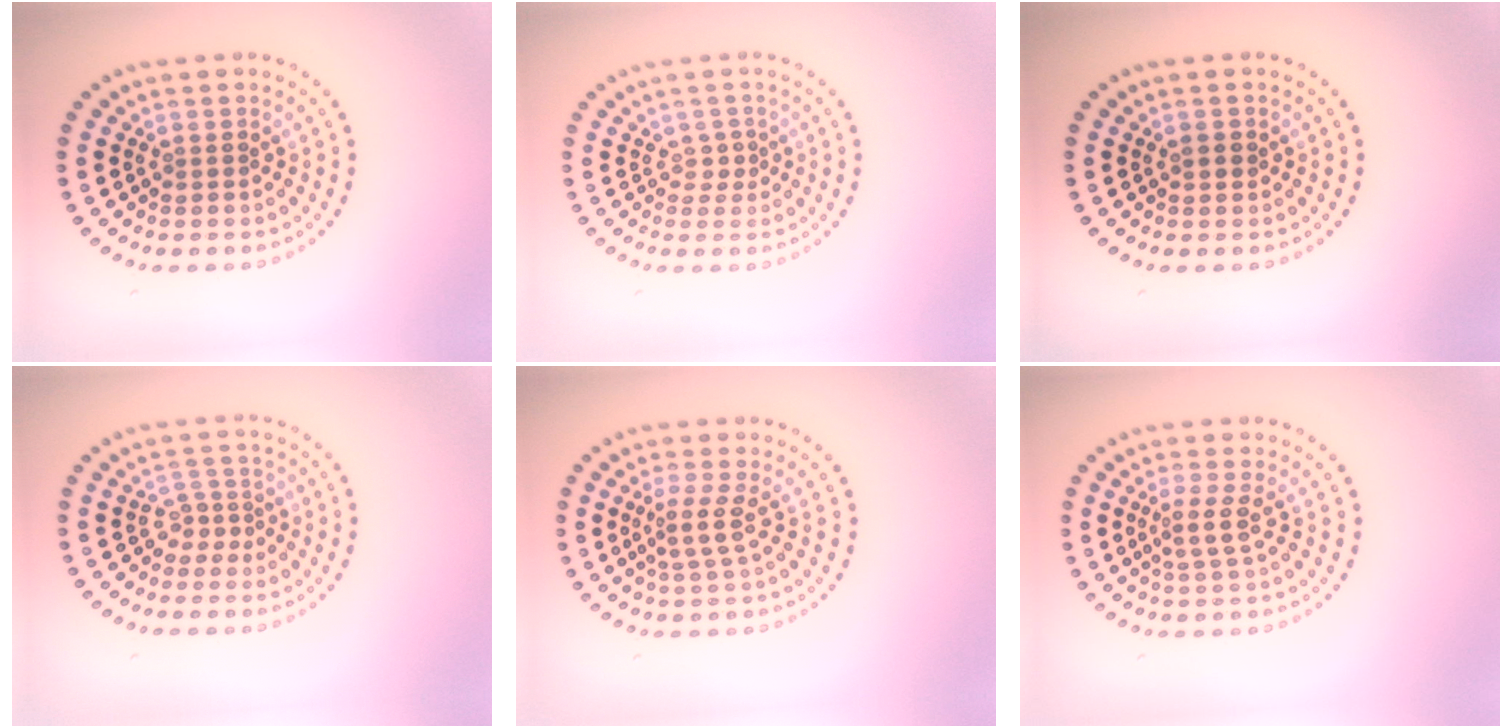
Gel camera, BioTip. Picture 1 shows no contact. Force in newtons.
{"total": 1.0, "press": 0.8, "slide": 0.5}
{"total": 0.8, "press": 0.8, "slide": 0.1}
{"total": 1.7, "press": 1.2, "slide": 1.2}
{"total": 2.2, "press": 1.6, "slide": 1.5}
{"total": 2.1, "press": 1.6, "slide": 1.4}